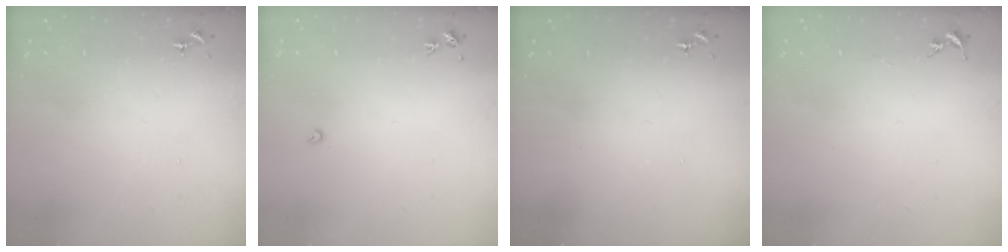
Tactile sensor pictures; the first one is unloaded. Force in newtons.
{"total": 2.4, "press": 2.4, "slide": 0.3}
{"total": 0.0}
{"total": 0.0}